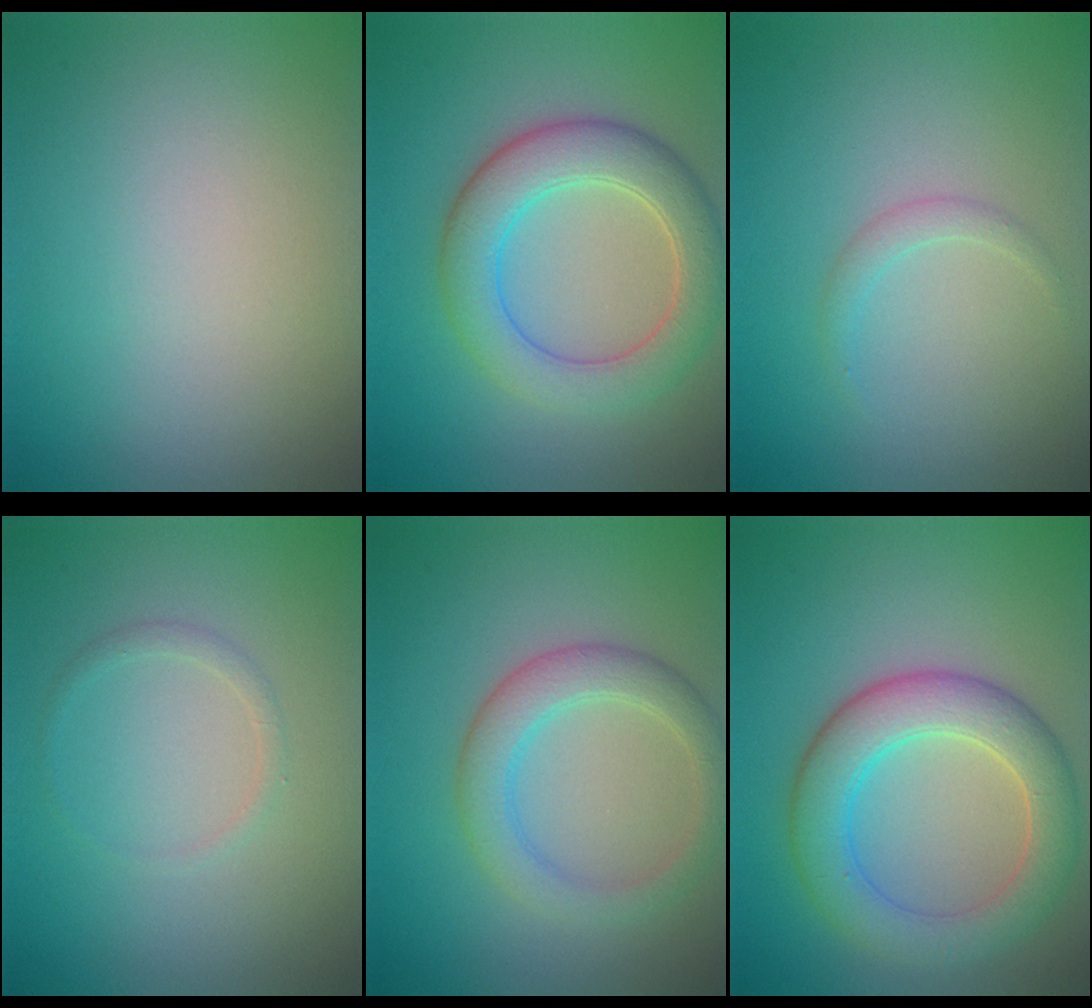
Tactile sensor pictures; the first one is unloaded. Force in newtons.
{"total": 6.0, "press": 5.9, "slide": 0.4}
{"total": 1.1, "press": 1.1, "slide": 0.1}
{"total": 0.9, "press": 0.9, "slide": 0.0}
{"total": 3.6, "press": 3.6, "slide": 0.0}
{"total": 6.0, "press": 6.0, "slide": 0.1}